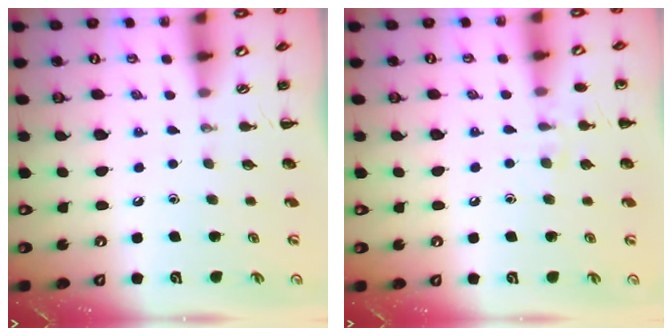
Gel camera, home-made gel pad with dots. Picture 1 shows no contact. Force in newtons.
{"total": 7.0, "press": 6.7, "slide": 2.0}